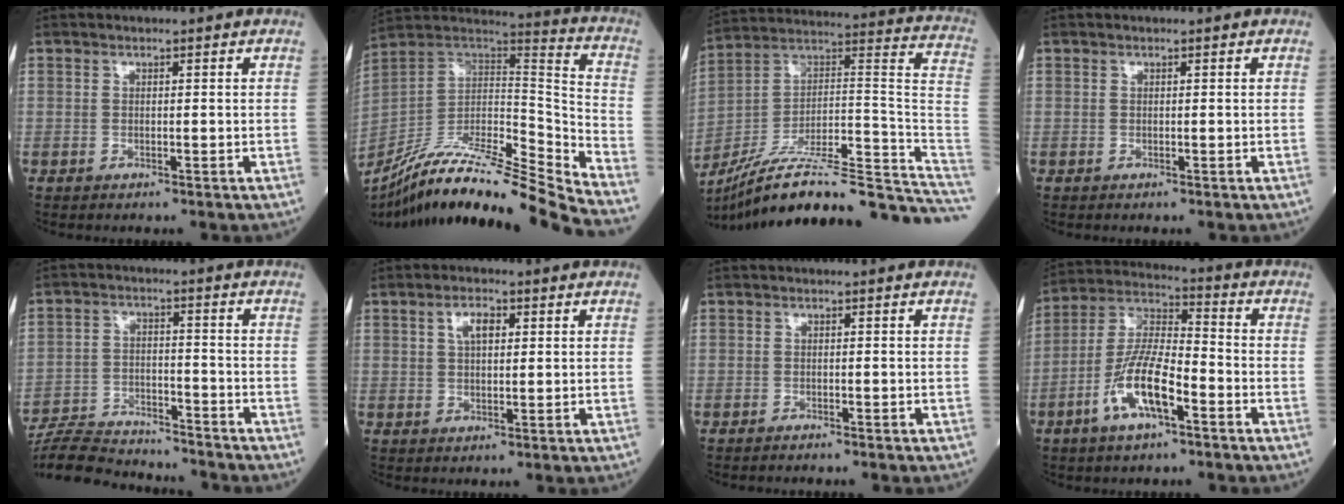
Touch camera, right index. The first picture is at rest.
{"total": 26.8, "force": [-23.7, -0.8, 12.6], "torque": [-0.201, -0.023, -0.393]}
{"total": 30.9, "force": [-25.1, 3.0, 17.9], "torque": [-0.178, 0.021, -0.371]}
{"total": 0.0}
{"total": 14.2, "force": [-13.7, 1.9, 3.4], "torque": [-0.063, 0.006, -0.220]}
{"total": 3.6, "force": [1.3, 1.6, 2.9], "torque": [-0.054, 0.006, 0.023]}
{"total": 2.2, "force": [-2.0, 0.0, 0.9], "torque": [-0.015, 0.000, -0.023]}
{"total": 11.7, "force": [-4.9, 3.1, 10.1], "torque": [-0.212, 0.004, -0.095]}